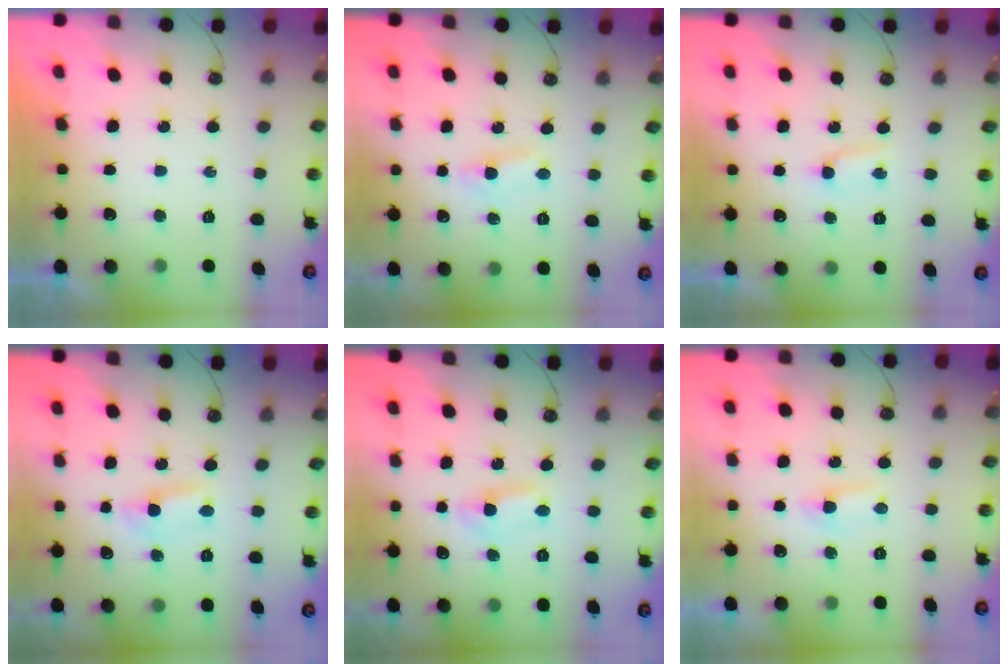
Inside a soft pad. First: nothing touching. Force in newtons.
{"total": 2.1, "press": 2.1, "slide": 0.3}
{"total": 2.4, "press": 2.3, "slide": 0.4}
{"total": 1.5, "press": 1.5, "slide": 0.2}
{"total": 1.3, "press": 1.3, "slide": 0.2}
{"total": 3.9, "press": 3.9, "slide": 0.5}